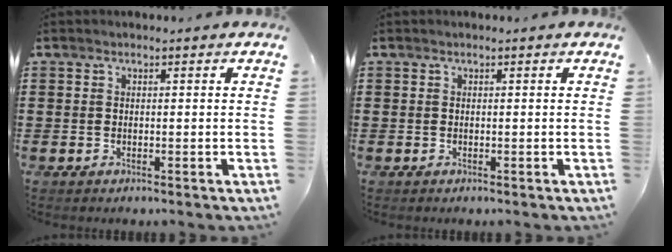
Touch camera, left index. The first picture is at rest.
{"total": 0.0}